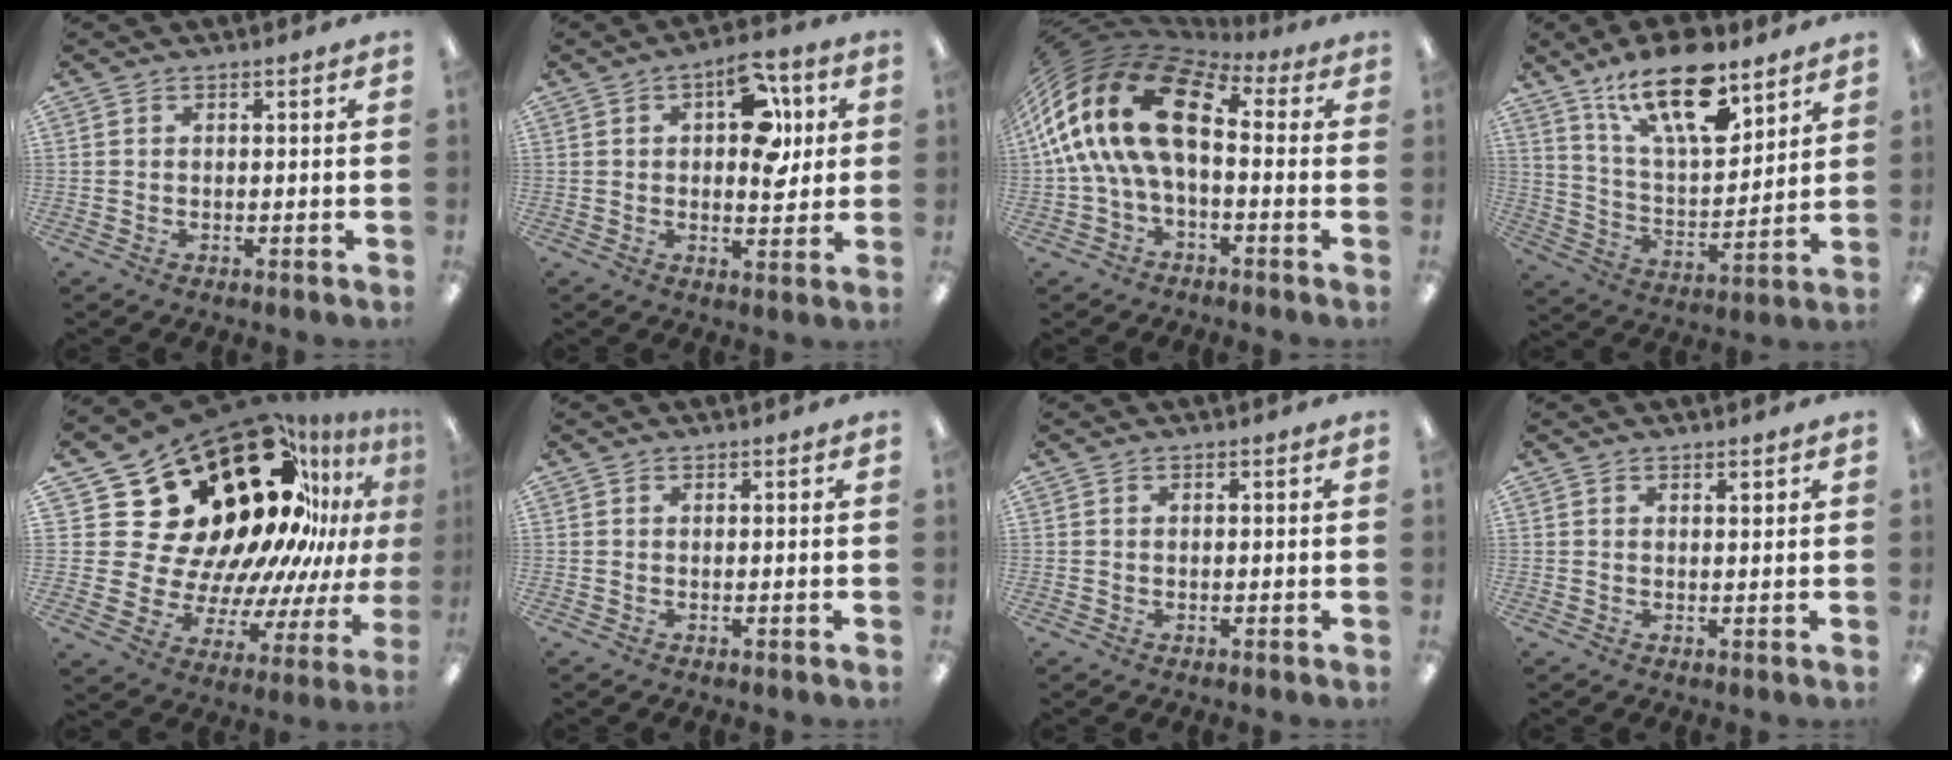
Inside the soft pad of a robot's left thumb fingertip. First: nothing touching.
{"total": 12.8, "force": [4.0, 6.9, 10.0], "torque": [-0.123, -0.008, 0.066]}
{"total": 20.7, "force": [3.3, 10.8, 17.3], "torque": [-0.366, -0.001, 0.057]}
{"total": 20.0, "force": [13.2, 7.7, 12.9], "torque": [-0.216, -0.066, 0.223]}
{"total": 35.7, "force": [15.1, 20.8, 24.8], "torque": [-0.376, -0.172, 0.328]}
{"total": 0.0}
{"total": 0.0}
{"total": 1.3, "force": [1.0, 0.3, 0.8], "torque": [-0.010, -0.004, 0.016]}